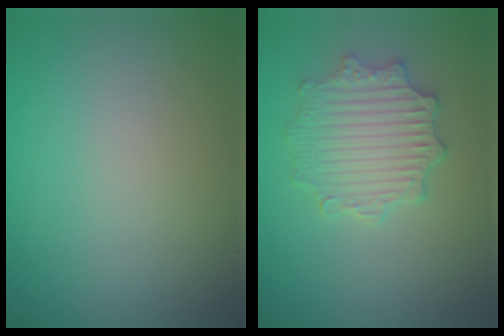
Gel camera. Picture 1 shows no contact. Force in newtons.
{"total": 4.1, "press": 3.6, "slide": 2.0}